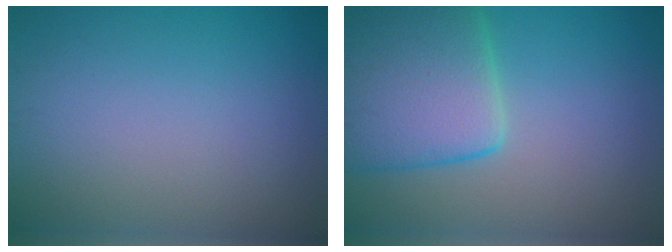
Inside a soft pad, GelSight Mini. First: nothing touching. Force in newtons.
{"total": 8.7, "press": 8.6, "slide": 0.8}